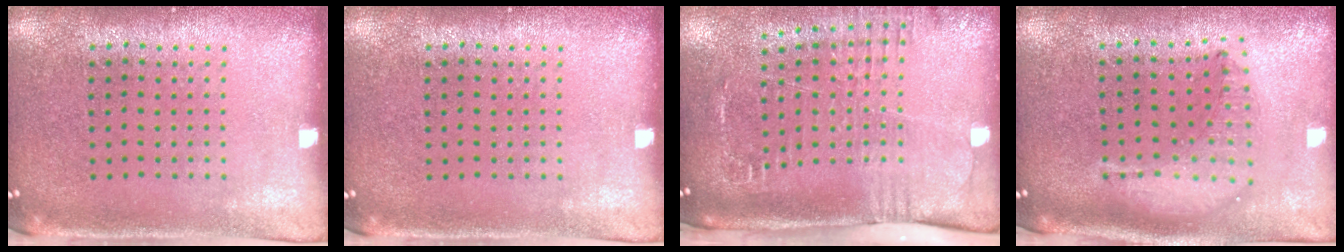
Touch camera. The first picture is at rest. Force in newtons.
{"total": 0.0}
{"total": 2.6, "press": 2.0, "slide": 1.6}
{"total": 1.5, "press": 1.3, "slide": 0.7}